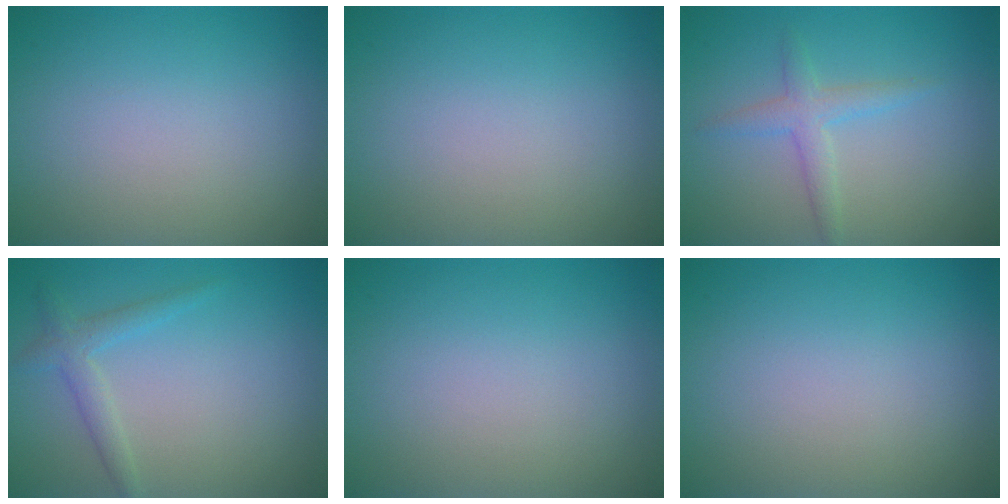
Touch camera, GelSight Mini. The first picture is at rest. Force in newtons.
{"total": 0.0}
{"total": 2.2, "press": 2.2, "slide": 0.1}
{"total": 2.0, "press": 2.0, "slide": 0.1}
{"total": 0.0}
{"total": 0.0}